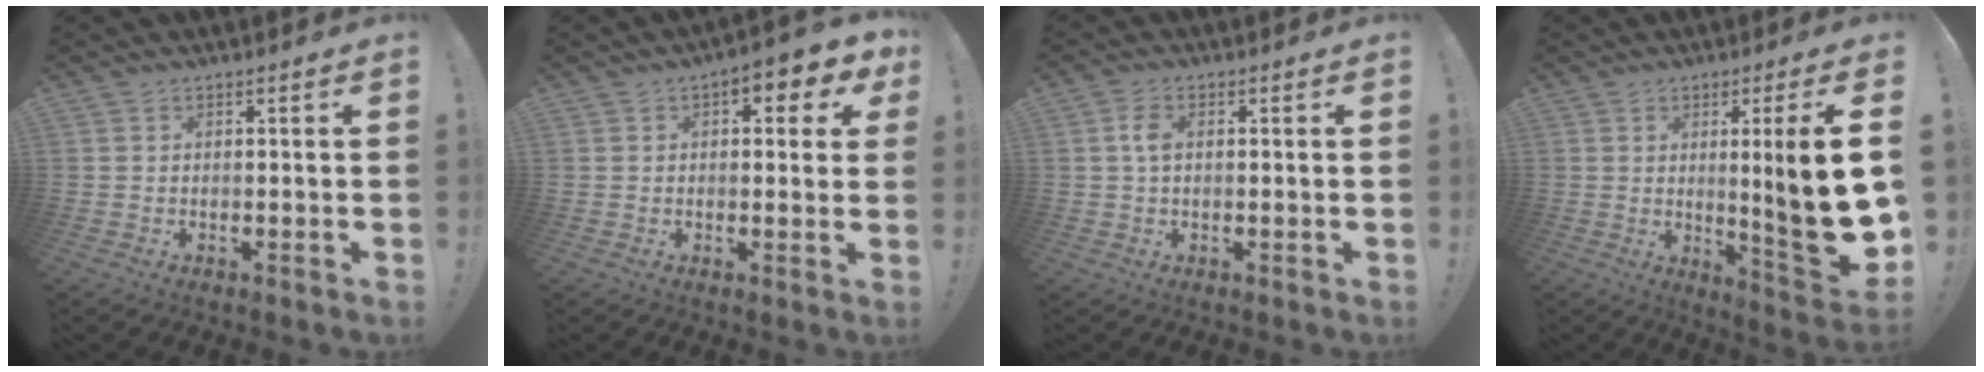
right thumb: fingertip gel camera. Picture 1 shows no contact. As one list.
[{"total": 5.8, "force": [2.5, 2.6, 4.5], "torque": [-0.040, -0.012, 0.035]}, {"total": 3.8, "force": [0.5, 2.2, 3.0], "torque": [-0.051, 0.006, 0.008]}, {"total": 14.7, "force": [1.5, 0.1, 14.7], "torque": [-0.210, -0.024, 0.015]}]